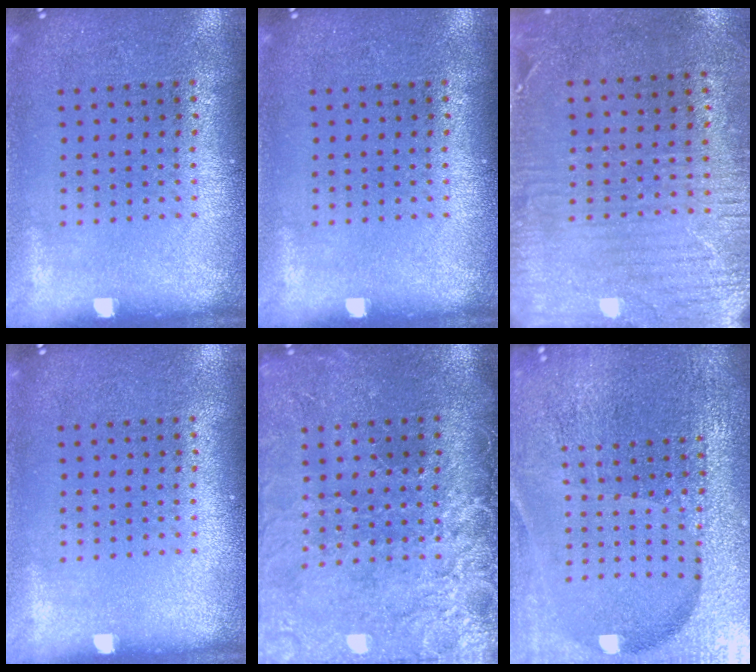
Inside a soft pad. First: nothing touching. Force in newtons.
{"total": 0.0}
{"total": 3.0, "press": 2.4, "slide": 1.7}
{"total": 0.0}
{"total": 3.9, "press": 3.4, "slide": 1.9}
{"total": 6.5, "press": 5.7, "slide": 3.3}